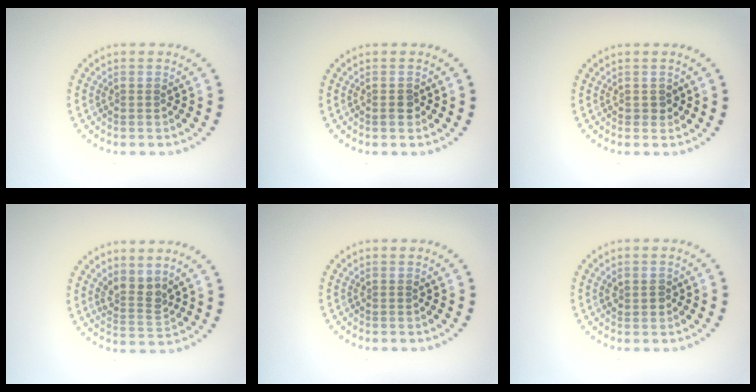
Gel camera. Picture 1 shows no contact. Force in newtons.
{"total": 1.3, "press": 1.2, "slide": 0.4}
{"total": 0.9, "press": 0.8, "slide": 0.3}
{"total": 2.6, "press": 1.9, "slide": 1.7}
{"total": 0.0}
{"total": 1.4, "press": 1.3, "slide": 0.4}